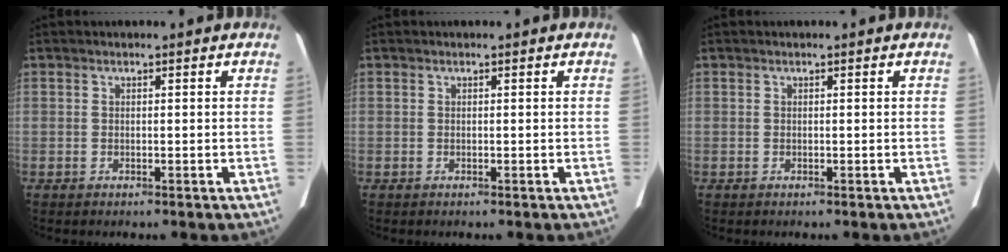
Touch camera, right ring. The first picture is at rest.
{"total": 0.0}
{"total": 0.0}